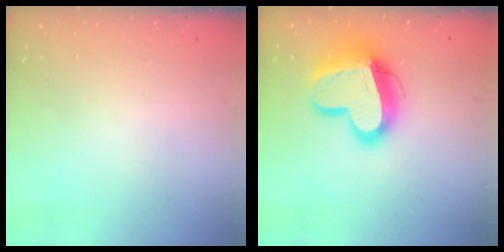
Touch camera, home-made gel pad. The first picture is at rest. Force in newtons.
{"total": 17.7, "press": 17.6, "slide": 1.5}